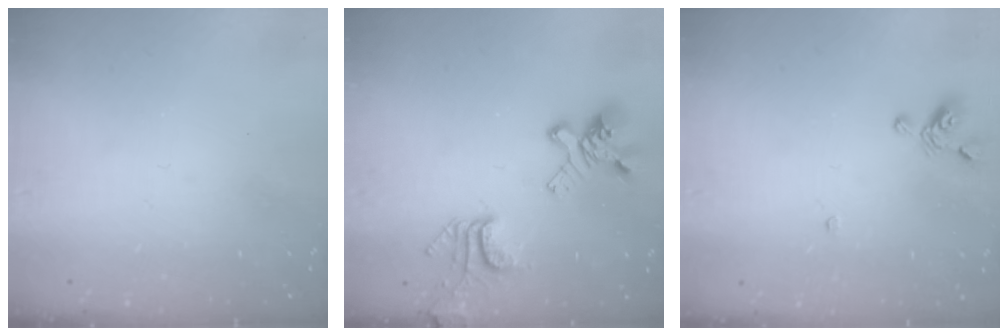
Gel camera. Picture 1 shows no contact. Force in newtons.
{"total": 6.5, "press": 6.1, "slide": 2.1}
{"total": 2.9, "press": 2.8, "slide": 0.5}